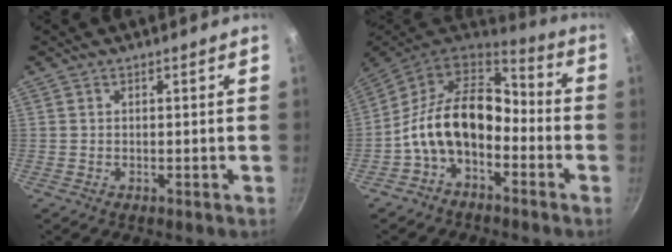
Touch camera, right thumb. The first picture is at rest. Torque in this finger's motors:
{"motor_torque": [0.67, 2.30, 1.28, -1.30, 0.28]}